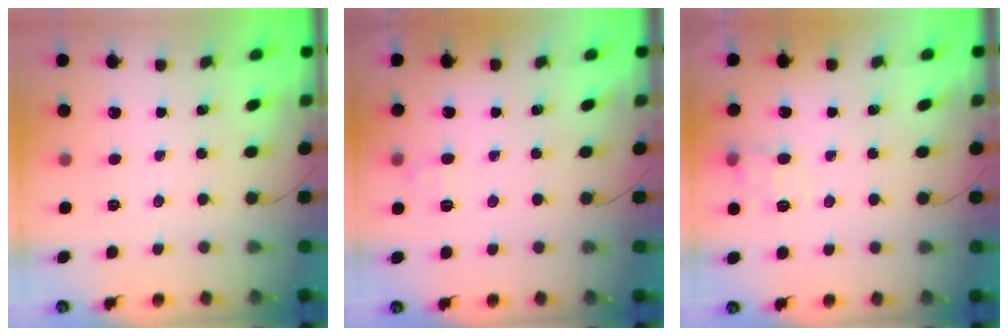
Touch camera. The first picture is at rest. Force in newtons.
{"total": 6.1, "press": 5.8, "slide": 1.8}
{"total": 8.0, "press": 7.8, "slide": 1.9}